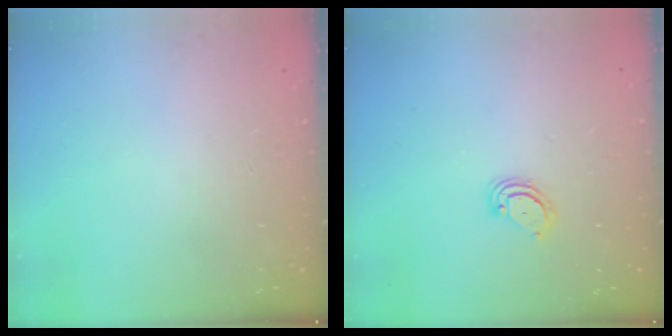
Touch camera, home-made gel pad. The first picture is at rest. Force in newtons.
{"total": 3.5, "press": 3.5, "slide": 0.2}